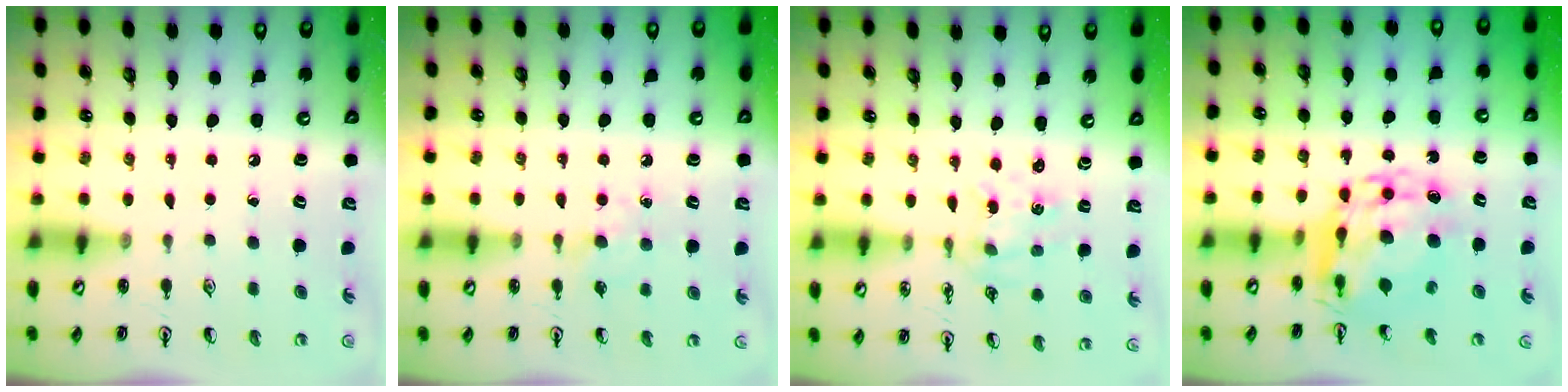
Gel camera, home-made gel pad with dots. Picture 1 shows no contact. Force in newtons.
{"total": 5.4, "press": 5.4, "slide": 0.7}
{"total": 1.0, "press": 1.0, "slide": 0.2}
{"total": 11.7, "press": 11.6, "slide": 1.3}